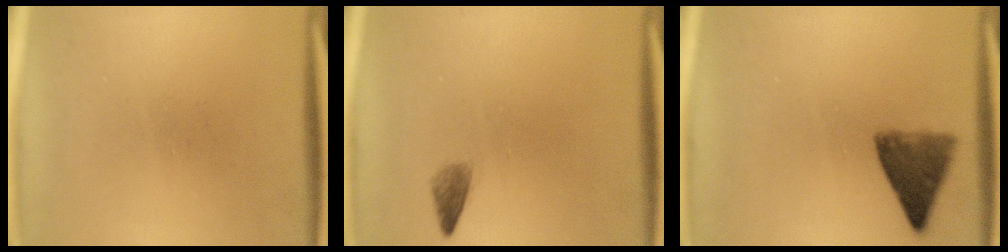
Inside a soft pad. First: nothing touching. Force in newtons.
{"total": 1.5}
{"total": 6.0}